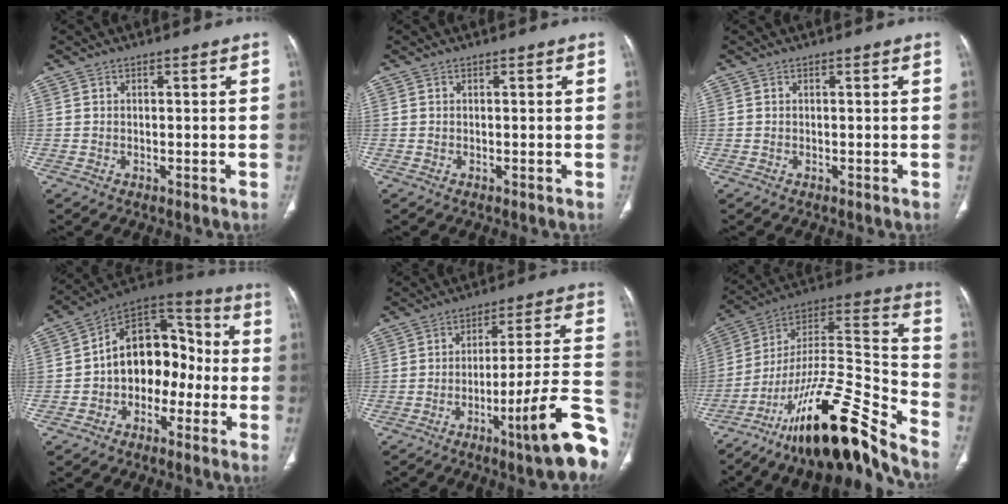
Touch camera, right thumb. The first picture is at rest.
{"total": 0.0}
{"total": 0.0}
{"total": 15.5, "force": [-2.4, 11.0, 10.7], "torque": [-0.116, 0.059, -0.050]}
{"total": 19.5, "force": [-9.1, 2.3, 17.1], "torque": [-0.188, 0.056, -0.129]}
{"total": 26.7, "force": [-19.5, 5.4, 17.5], "torque": [-0.254, 0.103, -0.331]}